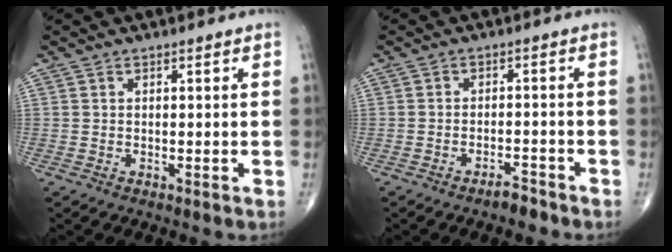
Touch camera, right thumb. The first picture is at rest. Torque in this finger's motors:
{"motor_torque": [-0.31, 0.26, -0.12, -0.09, 0.03]}